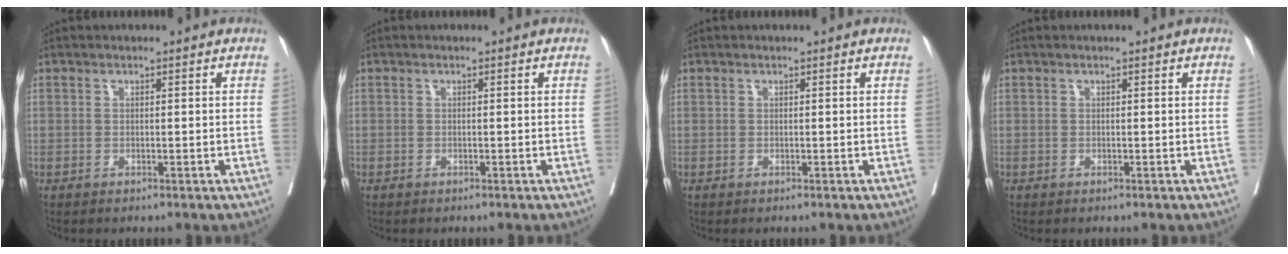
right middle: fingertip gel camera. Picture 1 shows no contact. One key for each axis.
{"total": 0.0}
{"total": 0.0}
{"total": 0.0}